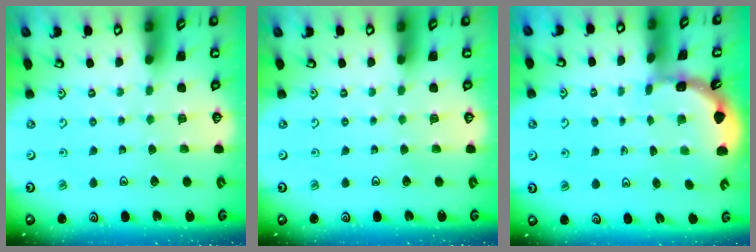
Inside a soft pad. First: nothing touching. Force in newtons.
{"total": 0.0}
{"total": 1.7, "press": 1.7, "slide": 0.1}